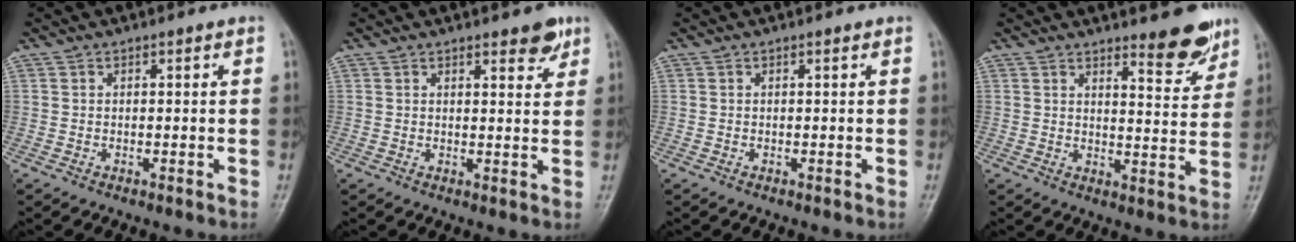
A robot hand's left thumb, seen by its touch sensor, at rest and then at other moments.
{"total": 3.9, "force": [2.7, 1.4, 2.5], "torque": [-0.018, -0.015, 0.033]}
{"total": 0.0}
{"total": 7.0, "force": [5.4, 1.7, 4.1], "torque": [-0.037, -0.045, 0.077]}